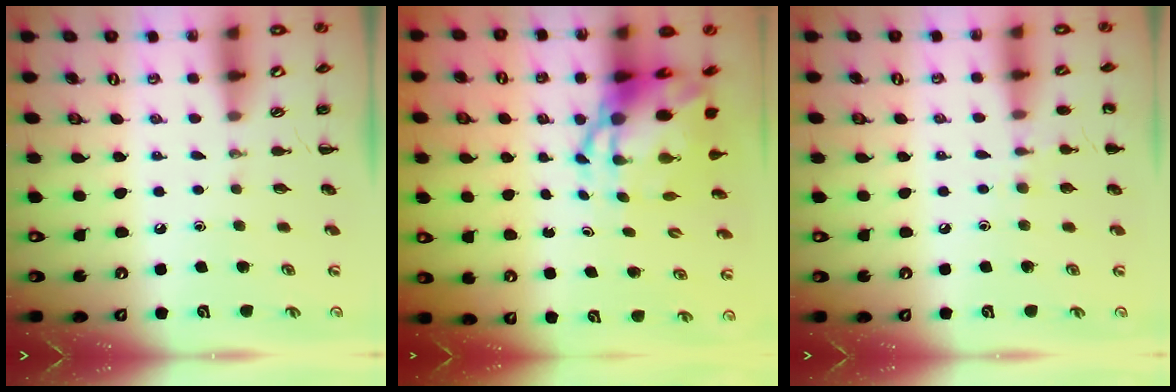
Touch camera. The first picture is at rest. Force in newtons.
{"total": 8.4, "press": 8.1, "slide": 2.2}
{"total": 6.7, "press": 6.5, "slide": 1.9}